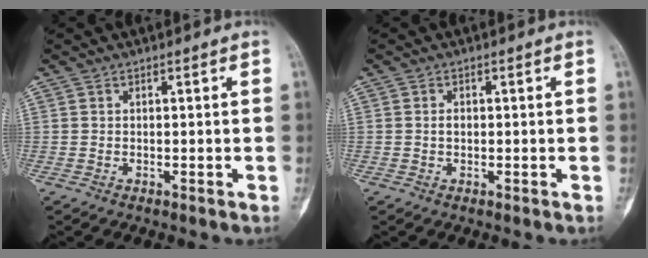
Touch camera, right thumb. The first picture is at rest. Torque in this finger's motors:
{"motor_torque": [0.22, 0.13, 0.07, -0.08, 0.01]}